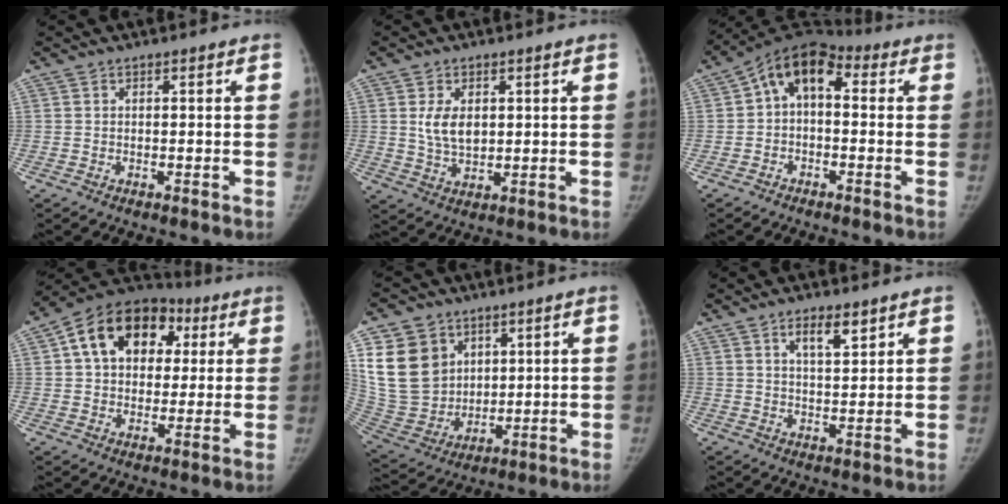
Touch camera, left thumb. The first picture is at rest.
{"total": 5.9, "force": [1.3, 3.7, 4.4], "torque": [-0.065, -0.015, 0.029]}
{"total": 9.2, "force": [0.9, 5.8, 7.1], "torque": [-0.101, 0.037, -0.002]}
{"total": 17.6, "force": [5.0, 12.9, 10.9], "torque": [-0.146, 0.020, 0.071]}
{"total": 17.4, "force": [6.9, 13.7, 8.1], "torque": [-0.136, -0.019, 0.154]}
{"total": 5.2, "force": [3.2, 1.8, 3.7], "torque": [-0.051, -0.022, 0.055]}